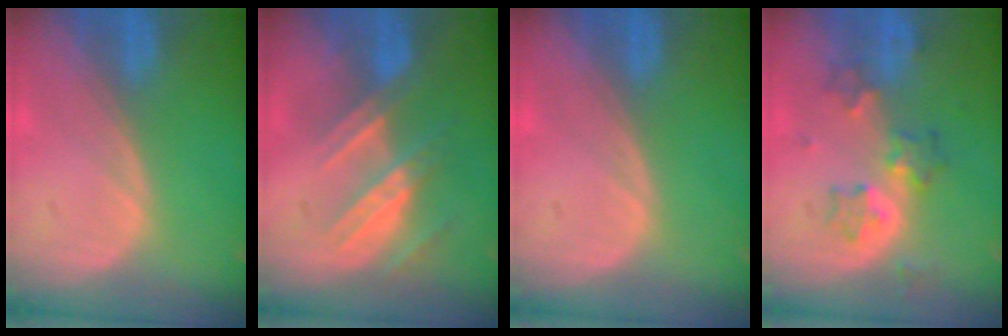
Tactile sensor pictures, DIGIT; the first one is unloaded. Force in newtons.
{"total": 7.3, "press": 6.5, "slide": 3.3}
{"total": 0.0}
{"total": 5.4, "press": 5.4, "slide": 0.6}